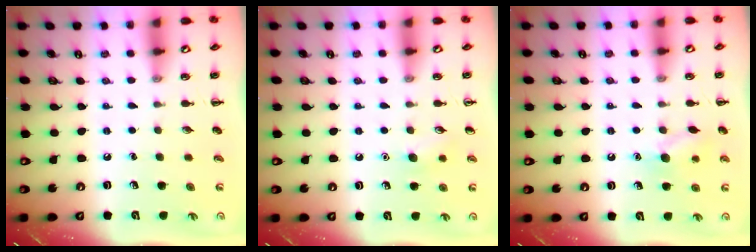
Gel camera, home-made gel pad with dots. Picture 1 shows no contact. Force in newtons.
{"total": 6.5, "press": 6.2, "slide": 1.8}
{"total": 8.6, "press": 8.5, "slide": 1.4}